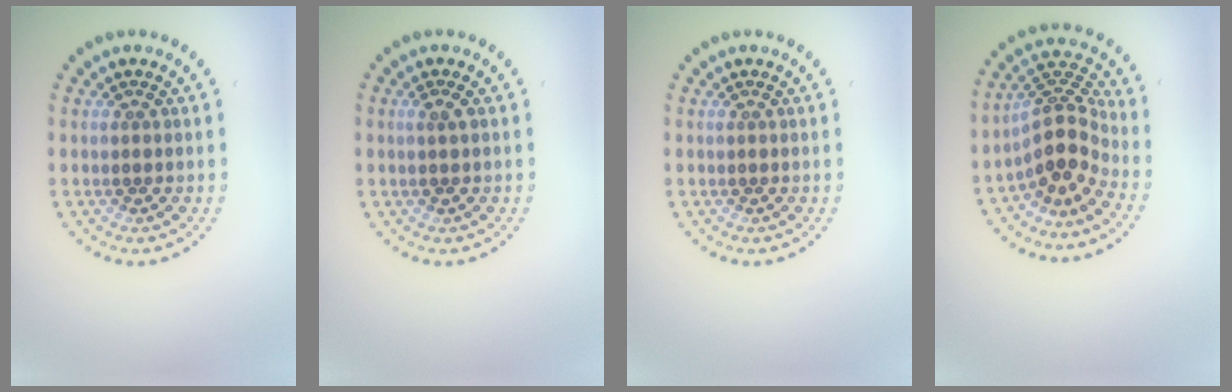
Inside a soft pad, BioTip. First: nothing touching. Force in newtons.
{"total": 0.9, "press": 0.8, "slide": 0.2}
{"total": 0.0}
{"total": 4.1, "press": 3.0, "slide": 2.7}